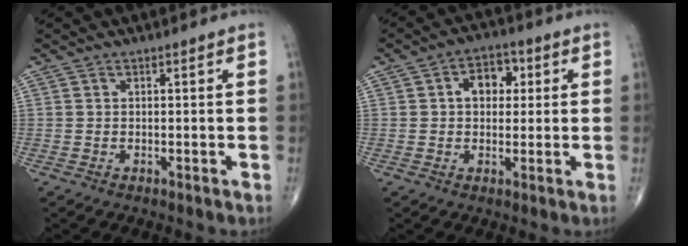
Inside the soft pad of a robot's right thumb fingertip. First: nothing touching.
{"total": 6.5, "force": [1.3, 4.6, 4.4], "torque": [-0.038, 0.011, 0.013]}